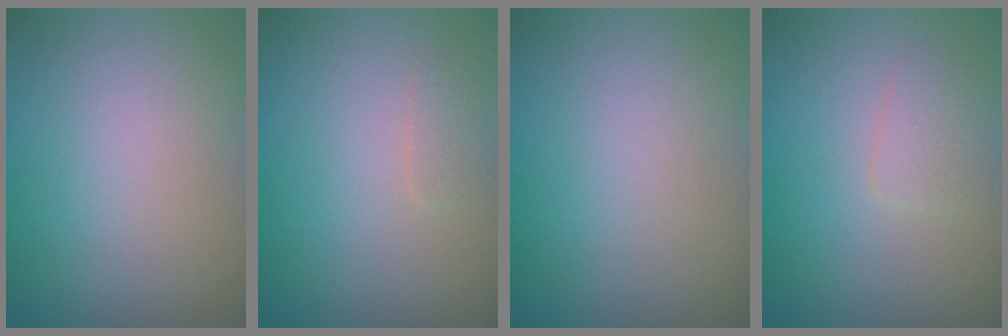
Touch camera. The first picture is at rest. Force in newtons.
{"total": 0.8, "press": 0.8, "slide": 0.0}
{"total": 0.0}
{"total": 1.5, "press": 1.5, "slide": 0.1}